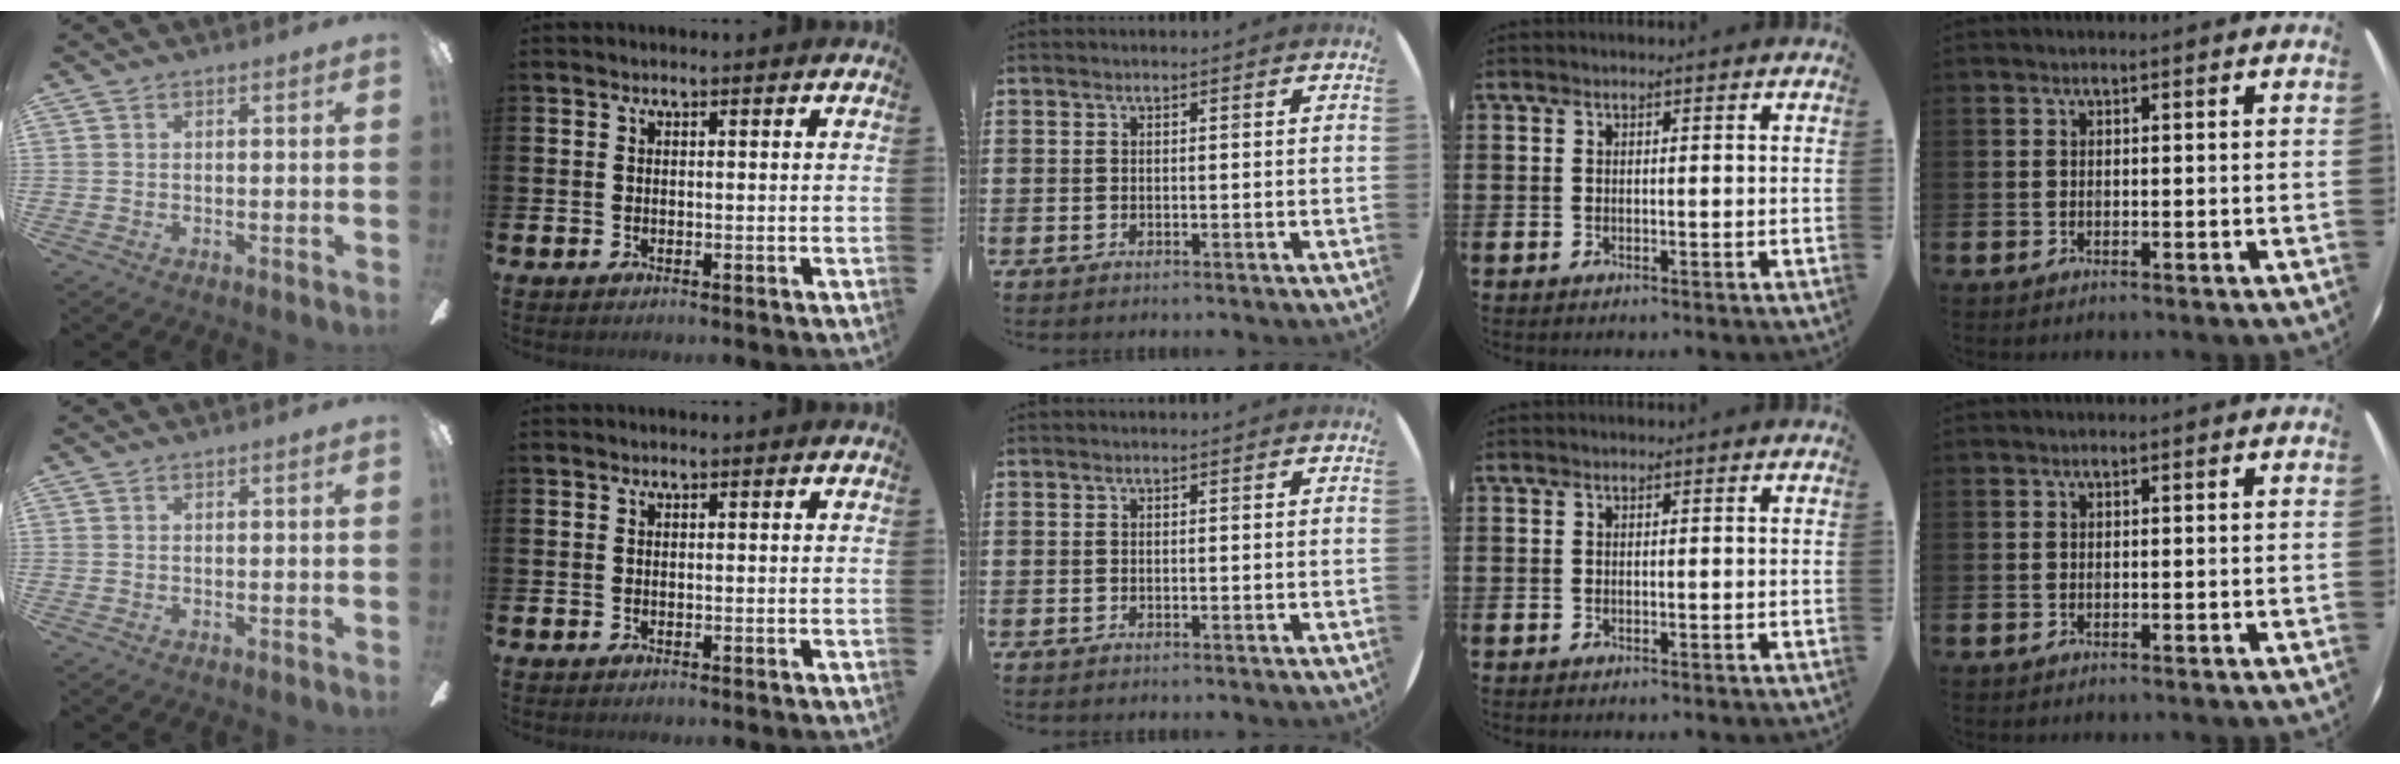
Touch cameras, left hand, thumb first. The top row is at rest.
{}